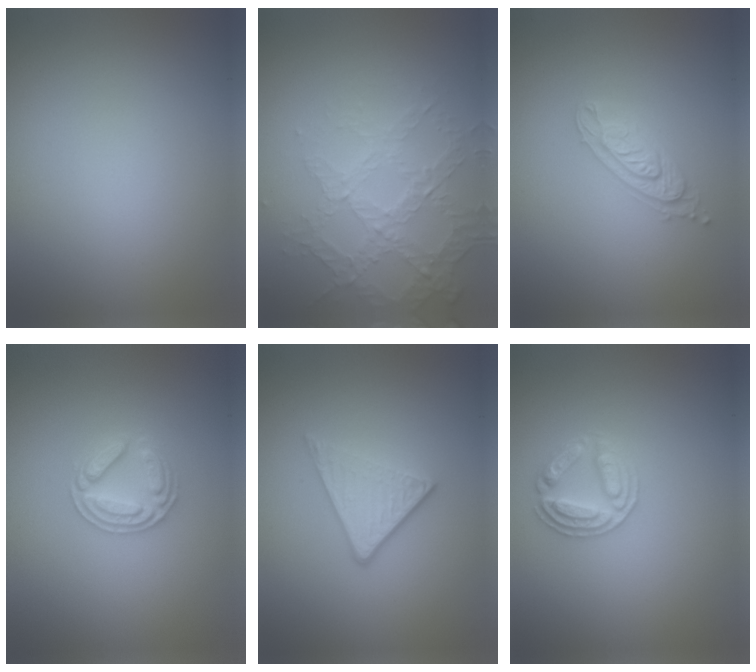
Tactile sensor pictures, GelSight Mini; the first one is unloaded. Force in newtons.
{"total": 3.6, "press": 3.3, "slide": 1.4}
{"total": 2.4, "press": 2.2, "slide": 0.8}
{"total": 2.9, "press": 2.7, "slide": 0.9}
{"total": 3.6, "press": 2.5, "slide": 2.7}
{"total": 2.8, "press": 2.7, "slide": 0.4}